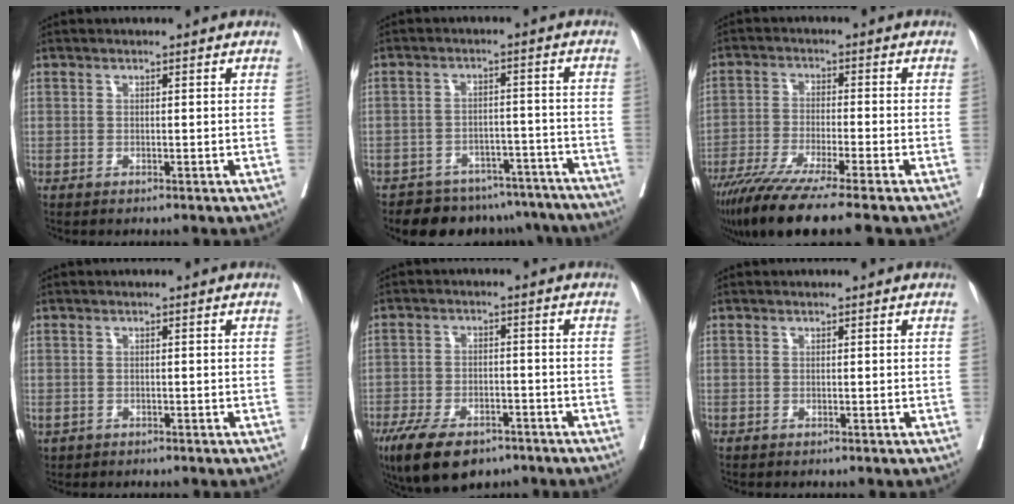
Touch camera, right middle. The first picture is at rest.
{"total": 14.2, "force": [-12.5, 6.0, 3.1], "torque": [-0.031, 0.023, -0.145]}
{"total": 12.5, "force": [-9.6, -0.7, 7.9], "torque": [-0.127, -0.040, -0.158]}
{"total": 1.5, "force": [-0.7, 1.1, 0.6], "torque": [-0.021, 0.000, -0.006]}
{"total": 11.5, "force": [-8.0, 4.9, 6.6], "torque": [-0.124, -0.010, -0.129]}
{"total": 0.0}